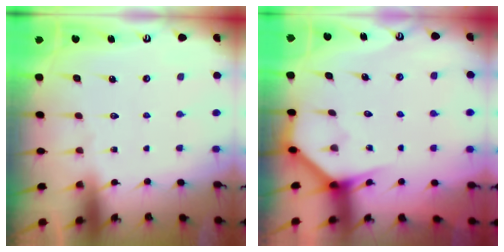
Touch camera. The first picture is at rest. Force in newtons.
{"total": 3.8, "press": 3.8, "slide": 0.2}